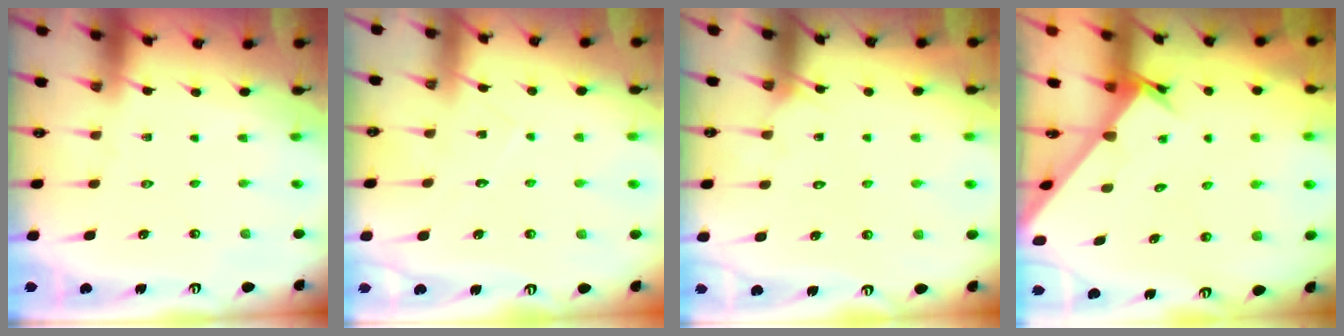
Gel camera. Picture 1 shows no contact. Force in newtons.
{"total": 6.1, "press": 6.1, "slide": 0.5}
{"total": 4.4, "press": 4.4, "slide": 0.4}
{"total": 2.2, "press": 2.2, "slide": 0.1}